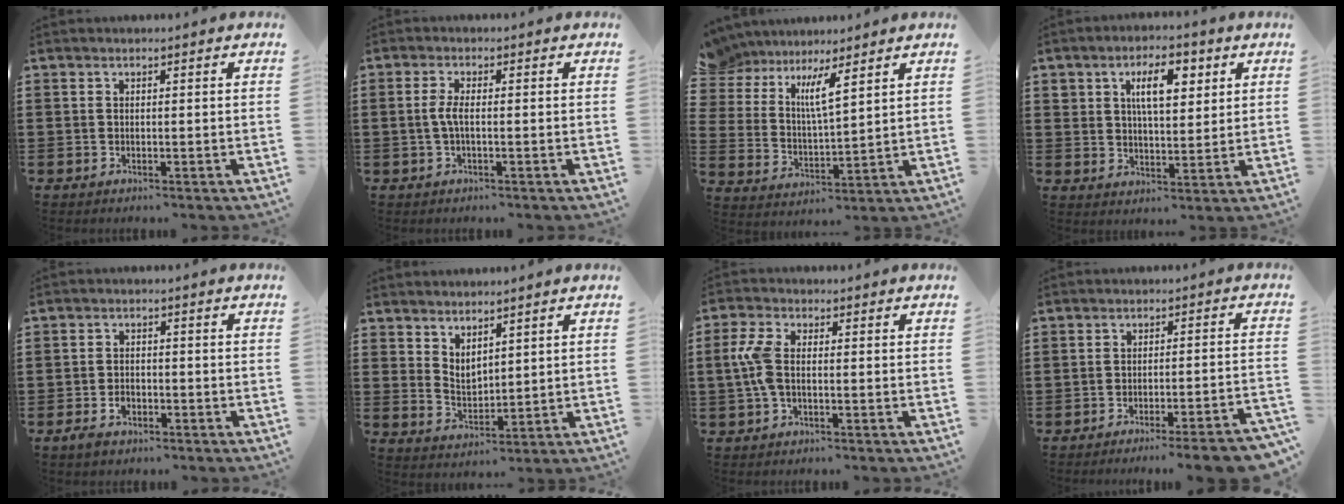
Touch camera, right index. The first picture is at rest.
{"total": 2.8, "force": [-0.4, 0.6, 2.7], "torque": [-0.065, -0.005, -0.012]}
{"total": 6.5, "force": [5.4, 1.9, 3.1], "torque": [-0.082, -0.019, 0.099]}
{"total": 7.4, "force": [3.2, 3.5, 5.7], "torque": [-0.100, 0.004, 0.051]}
{"total": 2.1, "force": [-1.2, 1.4, 1.1], "torque": [-0.023, 0.002, -0.025]}
{"total": 3.1, "force": [2.8, 1.1, 0.6], "torque": [-0.022, -0.005, 0.053]}
{"total": 5.1, "force": [-0.3, 2.4, 4.5], "torque": [-0.120, -0.006, -0.015]}
{"total": 4.4, "force": [-3.7, -0.4, 2.4], "torque": [-0.038, -0.015, -0.069]}